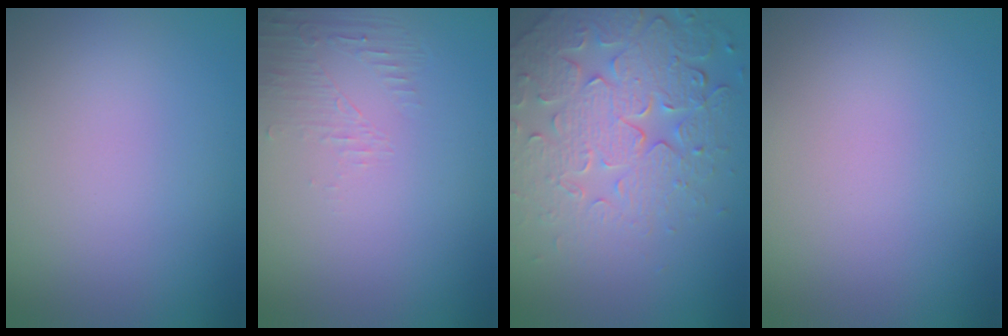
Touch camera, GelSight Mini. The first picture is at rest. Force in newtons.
{"total": 1.3, "press": 0.0, "slide": 1.3}
{"total": 7.7, "press": 5.8, "slide": 5.0}
{"total": 0.0}